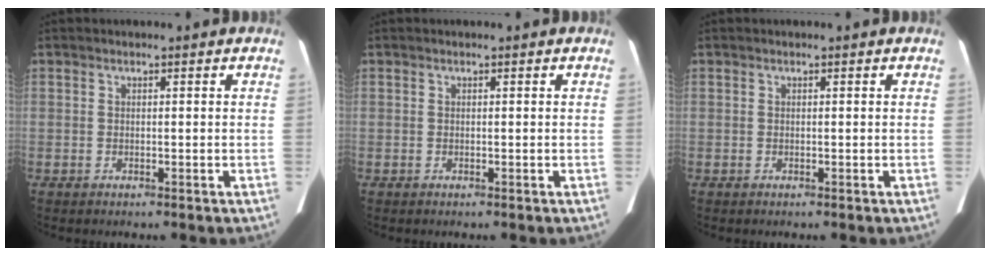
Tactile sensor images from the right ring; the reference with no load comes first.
{"total": 0.0}
{"total": 0.0}